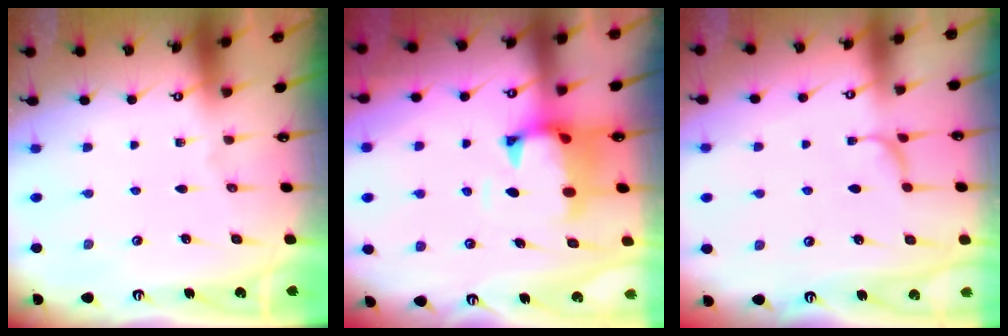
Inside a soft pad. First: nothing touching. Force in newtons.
{"total": 1.6, "press": 1.0, "slide": 1.3}
{"total": 2.6, "press": 2.6, "slide": 0.5}